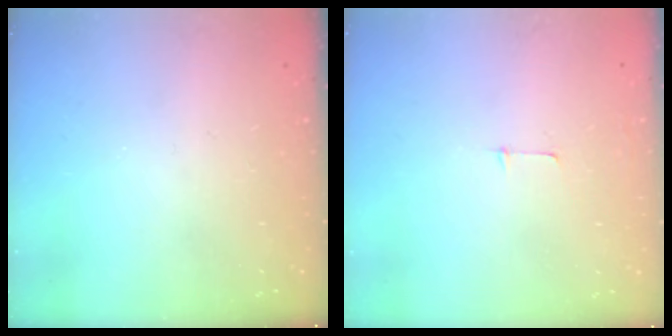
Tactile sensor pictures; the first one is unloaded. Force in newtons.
{"total": 3.7, "press": 3.7, "slide": 0.3}